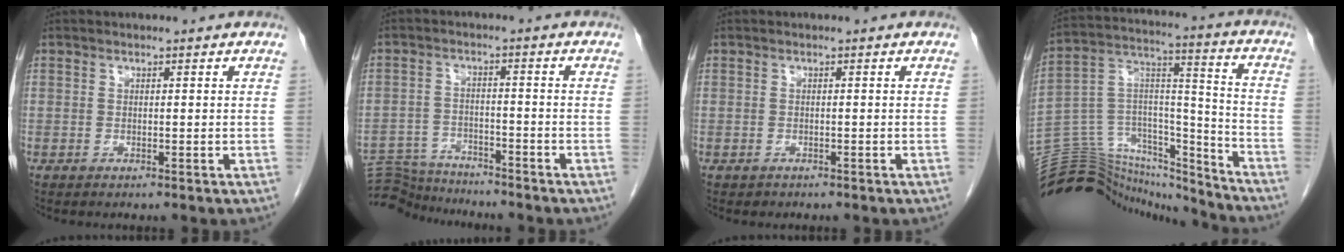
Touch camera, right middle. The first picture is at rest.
{"total": 8.6, "force": [-8.6, 0.8, 0.1], "torque": [-0.004, 0.007, -0.147]}
{"total": 0.6, "force": [-0.4, 0.4, 0.0], "torque": [-0.011, 0.002, -0.006]}
{"total": 23.9, "force": [-22.7, 5.7, 4.5], "torque": [-0.115, 0.052, -0.360]}